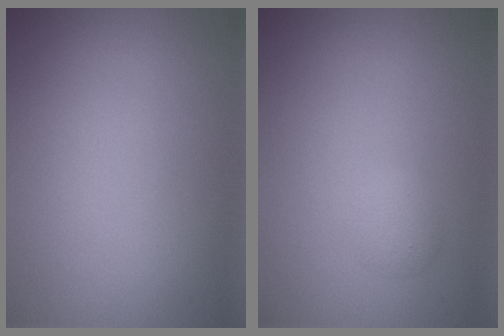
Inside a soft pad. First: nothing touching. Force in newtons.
{"total": 1.4, "press": 1.4, "slide": 0.1}